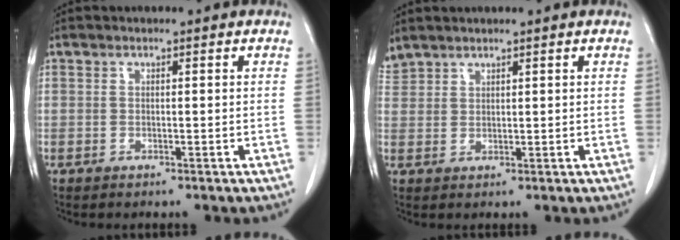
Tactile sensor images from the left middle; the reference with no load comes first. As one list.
[{"total": 2.6, "force": [2.6, 0.6, 0.1], "torque": [-0.011, 0.019, 0.056]}]